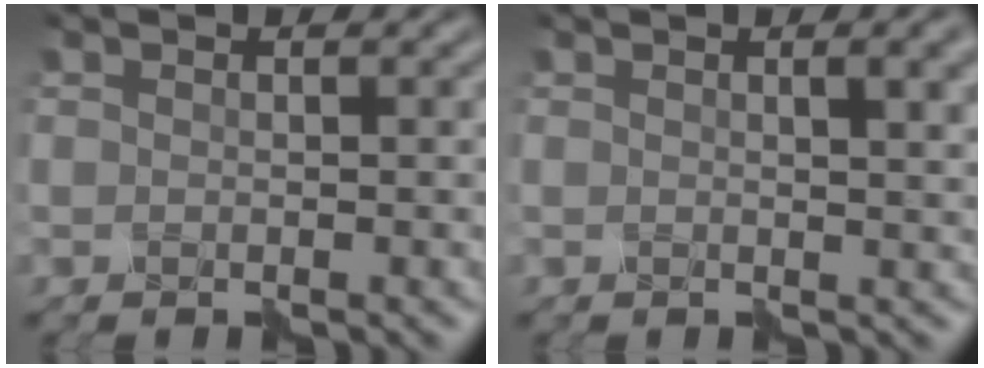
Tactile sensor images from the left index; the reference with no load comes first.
{"total": 3.9, "force": [1.6, 1.4, 3.2], "torque": [-0.027, 0.012, 0.008]}